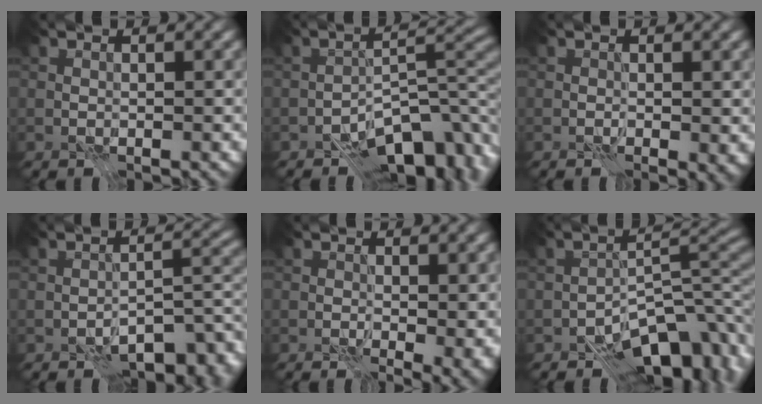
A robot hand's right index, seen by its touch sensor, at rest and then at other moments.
{"total": 8.5, "force": [-5.4, 3.5, 5.5], "torque": [-0.058, 0.003, -0.096]}
{"total": 1.0, "force": [0.1, 0.4, 0.9], "torque": [-0.012, -0.002, 0.002]}
{"total": 7.1, "force": [-4.8, 2.7, 4.5], "torque": [-0.047, -0.005, -0.074]}
{"total": 3.1, "force": [0.2, 1.6, 2.6], "torque": [-0.036, -0.004, 0.005]}
{"total": 9.0, "force": [-6.2, 3.9, 5.3], "torque": [-0.048, -0.003, -0.107]}